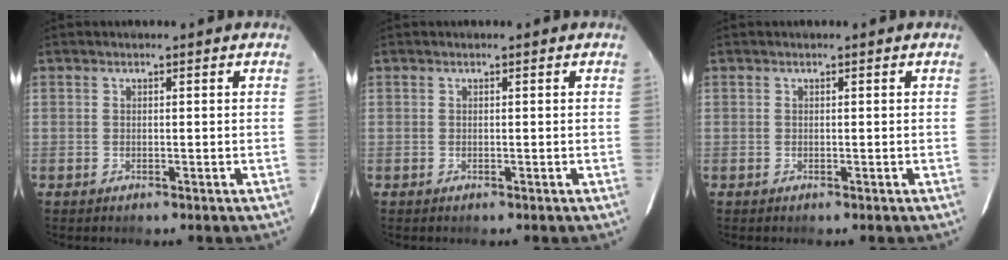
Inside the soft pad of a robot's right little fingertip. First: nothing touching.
{"total": 0.0}
{"total": 0.0}